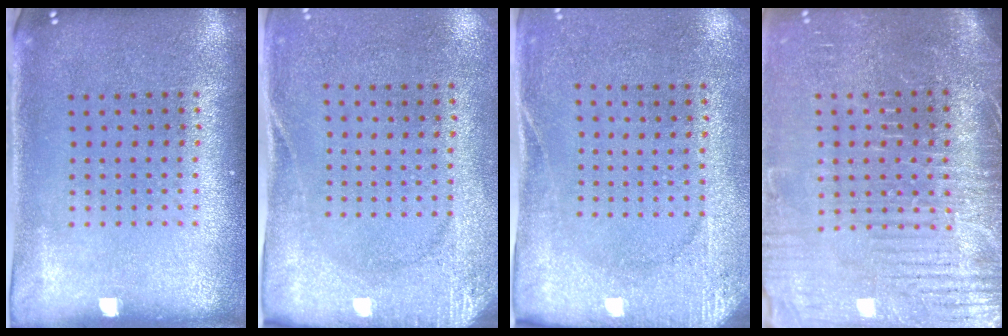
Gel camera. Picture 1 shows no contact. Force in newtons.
{"total": 2.7, "press": 2.1, "slide": 1.7}
{"total": 2.6, "press": 2.2, "slide": 1.4}
{"total": 4.2, "press": 3.9, "slide": 1.6}